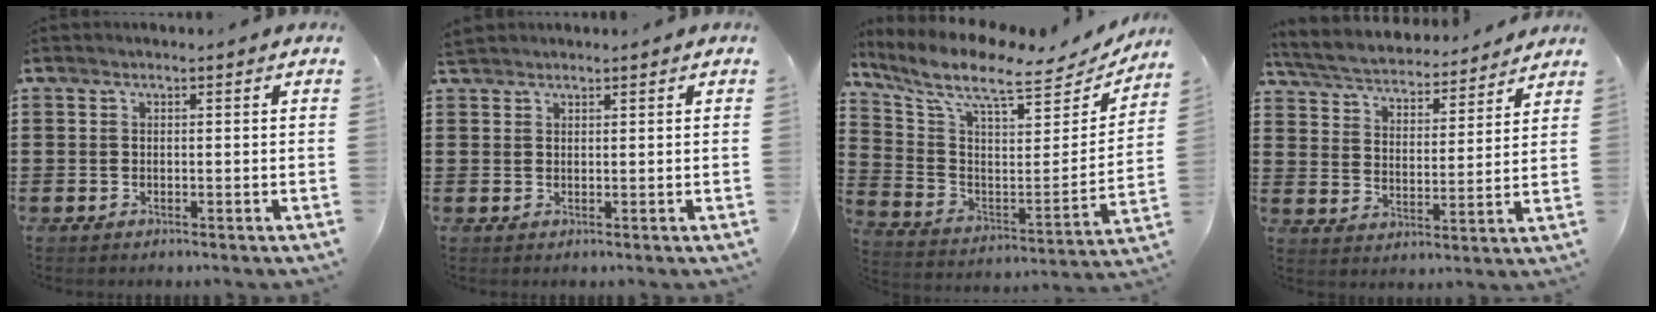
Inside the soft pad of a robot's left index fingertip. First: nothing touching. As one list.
[{"total": 1.2, "force": [1.2, 0.3, 0.1], "torque": [-0.005, 0.001, 0.024]}, {"total": 9.1, "force": [7.6, 1.6, 4.9], "torque": [-0.121, -0.061, 0.123]}, {"total": 4.7, "force": [4.7, 0.4, 0.8], "torque": [-0.041, -0.031, 0.076]}]